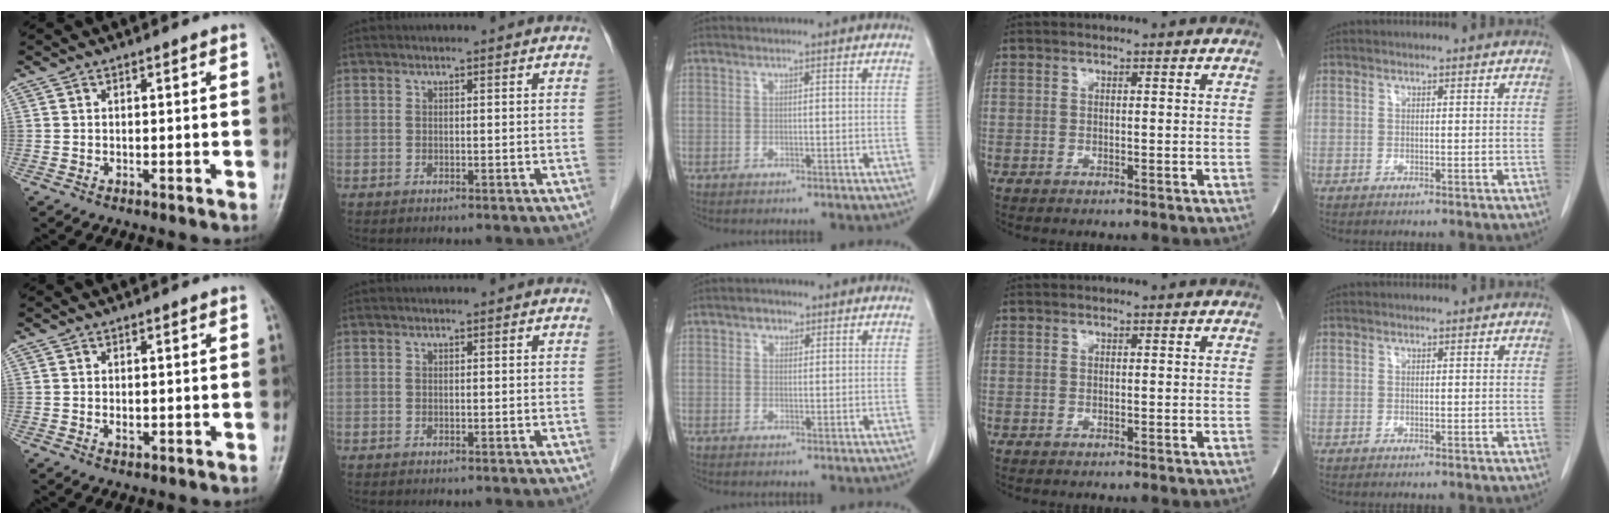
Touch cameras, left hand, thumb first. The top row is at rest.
{"thumb": {"total": 1.4, "force": [-0.1, 0.9, 1.1], "torque": [-0.013, 0.002, -0.002]}, "middle": {"total": 1.5, "force": [0.9, 1.1, 0.5], "torque": [-0.008, 0.001, 0.012]}}